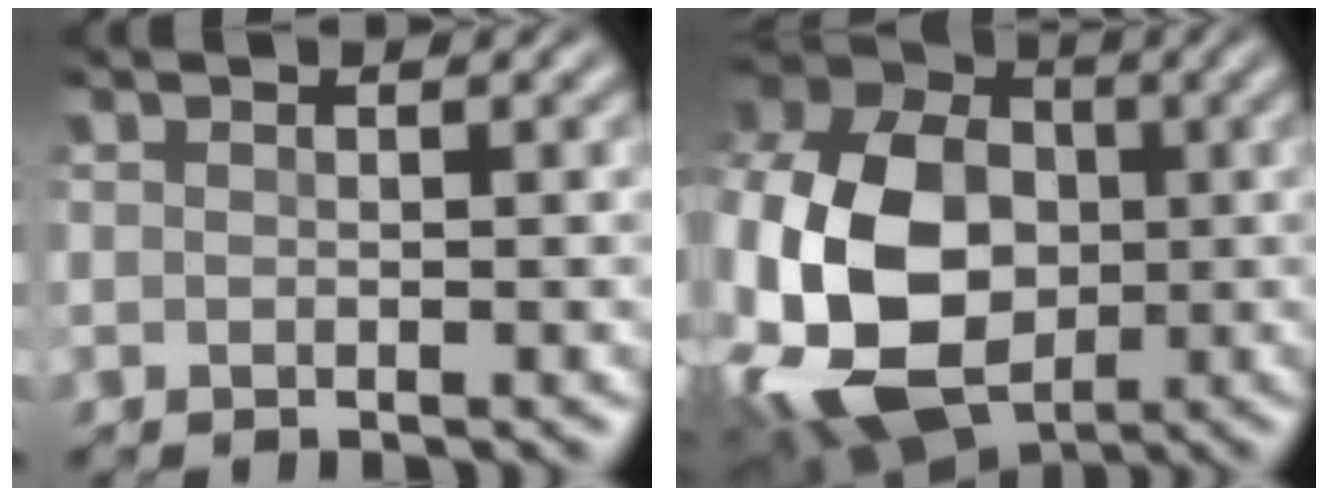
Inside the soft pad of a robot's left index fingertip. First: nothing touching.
{"total": 18.0, "force": [-3.0, 12.9, 12.1], "torque": [-0.280, -0.017, -0.049]}